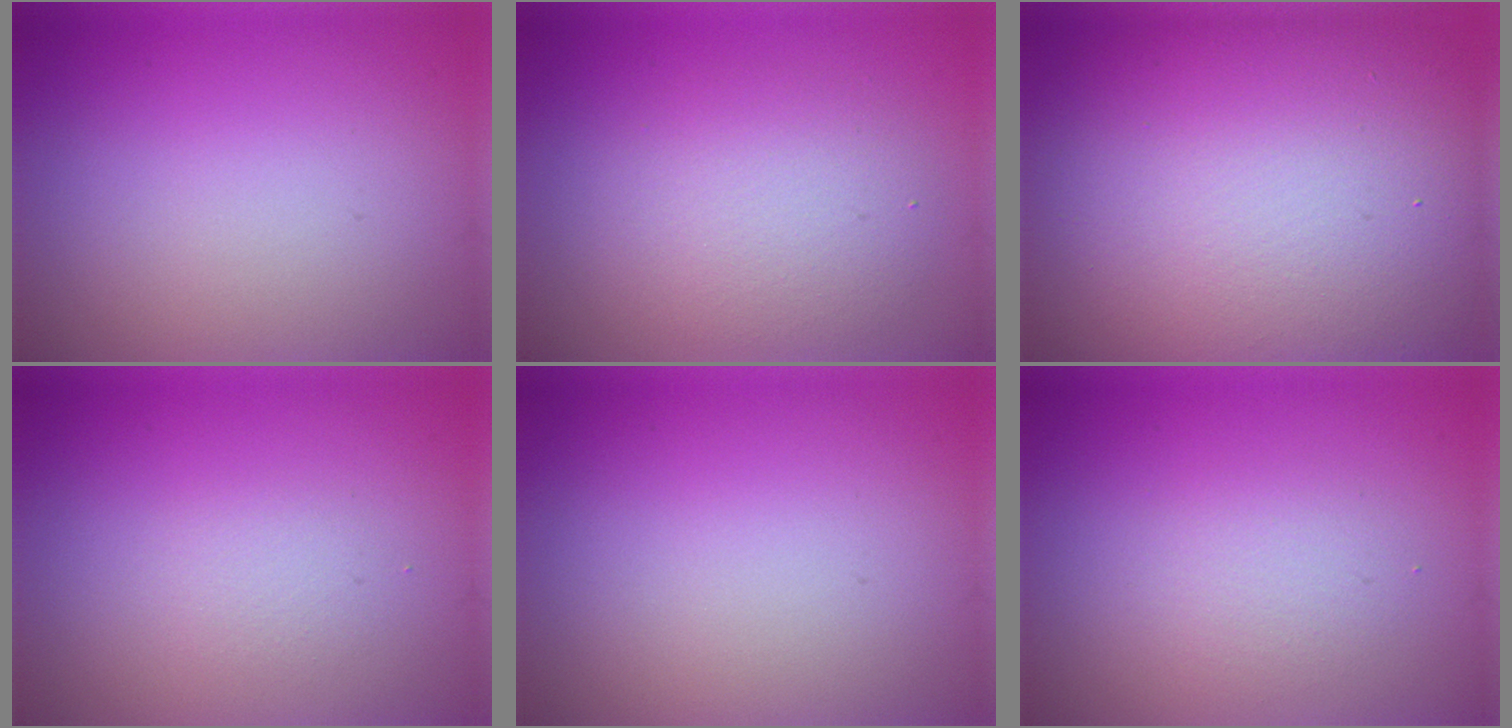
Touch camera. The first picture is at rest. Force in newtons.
{"total": 4.1, "press": 4.1, "slide": 0.2}
{"total": 17.7, "press": 17.7, "slide": 1.2}
{"total": 1.3, "press": 1.3, "slide": 0.0}
{"total": 0.0}
{"total": 1.8, "press": 1.8, "slide": 0.0}